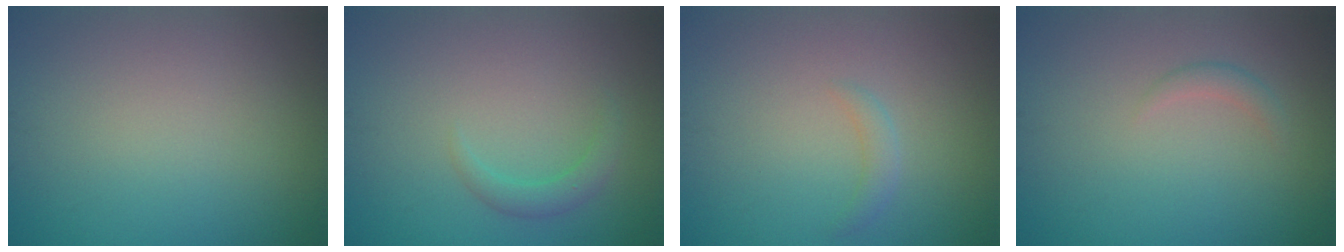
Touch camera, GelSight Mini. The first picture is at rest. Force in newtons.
{"total": 1.6, "press": 1.6, "slide": 0.0}
{"total": 1.1, "press": 1.1, "slide": 0.1}
{"total": 1.0, "press": 1.0, "slide": 0.0}